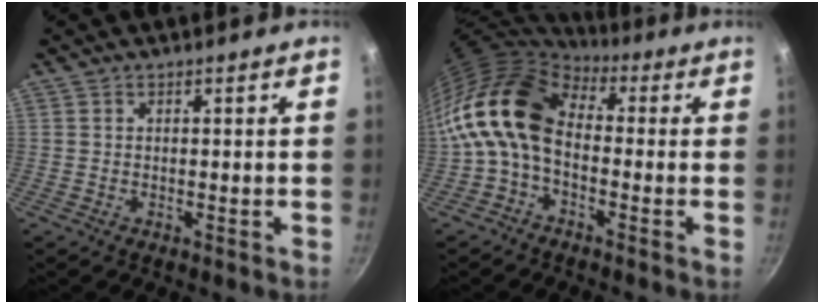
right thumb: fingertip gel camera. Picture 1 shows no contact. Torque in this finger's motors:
{"motor_torque": [2.43, 2.58, 1.36, -1.16, 0.73]}